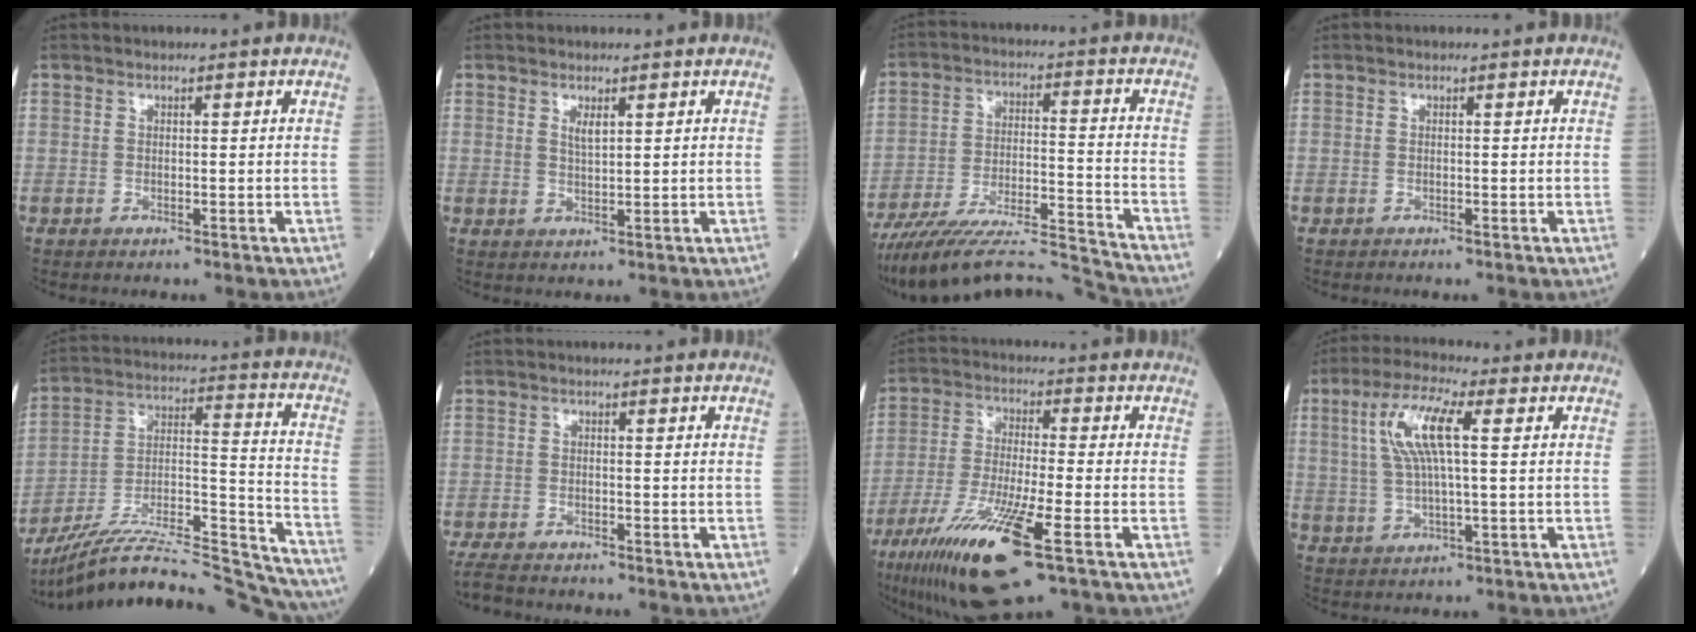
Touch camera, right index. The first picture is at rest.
{"total": 1.8, "force": [0.9, 0.4, 1.5], "torque": [-0.031, -0.004, 0.020]}
{"total": 17.5, "force": [-16.6, -0.7, 5.6], "torque": [-0.104, 0.002, -0.273]}
{"total": 0.0}
{"total": 29.4, "force": [-27.5, 1.8, 10.3], "torque": [-0.135, 0.004, -0.415]}
{"total": 4.7, "force": [-4.3, 0.8, 1.5], "torque": [-0.027, -0.014, -0.075]}
{"total": 15.8, "force": [-8.1, 1.6, 13.4], "torque": [-0.275, -0.040, -0.141]}
{"total": 9.1, "force": [2.3, 1.5, 8.6], "torque": [-0.184, 0.014, 0.045]}